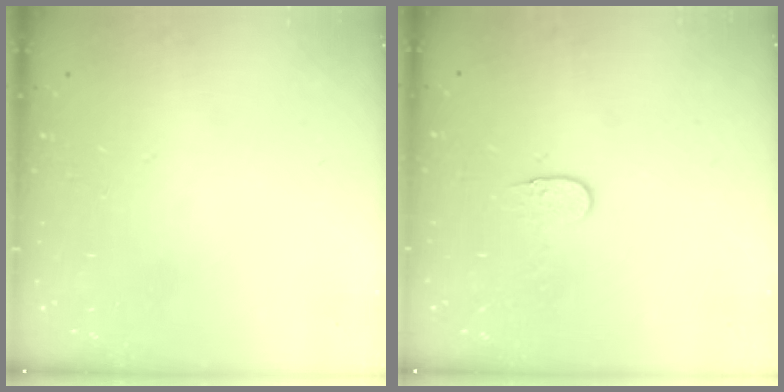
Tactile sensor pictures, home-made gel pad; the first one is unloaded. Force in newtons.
{"total": 4.1, "press": 4.1, "slide": 0.4}